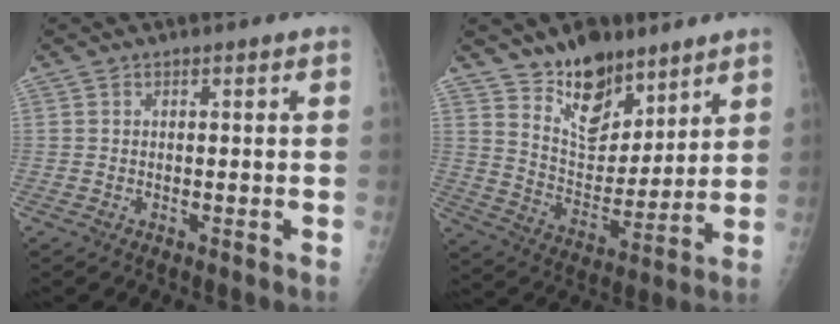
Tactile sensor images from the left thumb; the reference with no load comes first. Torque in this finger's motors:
{"motor_torque": [0.61, 0.70, 0.04, -0.20, 0.12]}